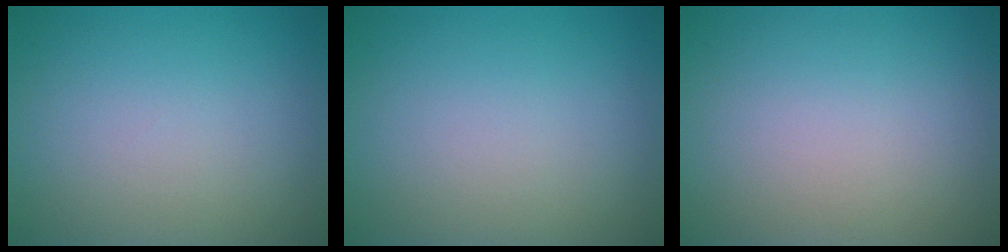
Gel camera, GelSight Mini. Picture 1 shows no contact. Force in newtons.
{"total": 0.0}
{"total": 0.0}